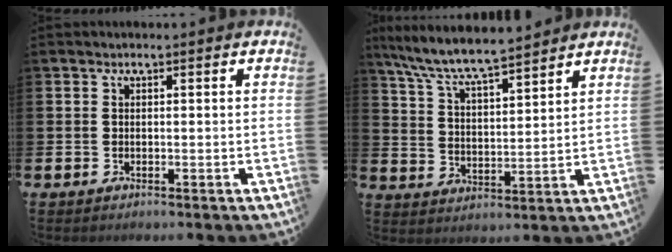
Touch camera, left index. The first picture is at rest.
{"total": 7.9, "force": [7.4, 0.7, 2.6], "torque": [-0.084, -0.044, 0.130]}